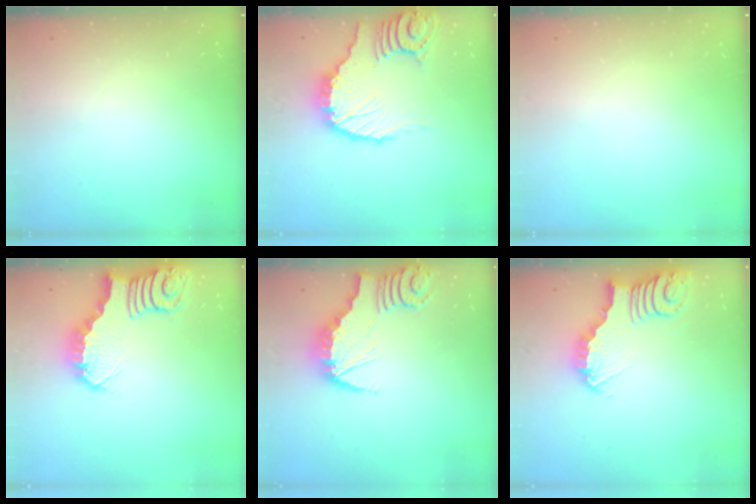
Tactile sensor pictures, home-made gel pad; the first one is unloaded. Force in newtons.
{"total": 14.8, "press": 14.7, "slide": 1.5}
{"total": 0.0}
{"total": 3.0, "press": 3.0, "slide": 0.3}
{"total": 2.2, "press": 2.2, "slide": 0.2}
{"total": 4.1, "press": 4.1, "slide": 0.4}